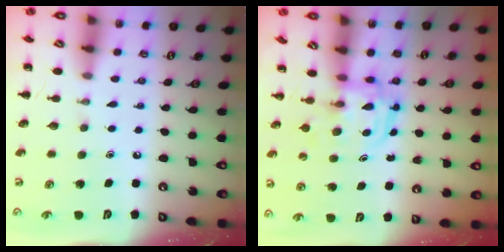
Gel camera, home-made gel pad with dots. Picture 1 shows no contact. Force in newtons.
{"total": 2.9, "press": 2.9, "slide": 0.3}